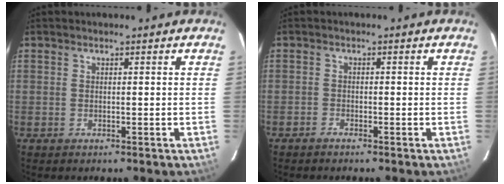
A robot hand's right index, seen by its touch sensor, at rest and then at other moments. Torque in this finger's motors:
{"motor_torque": [0.09, 0.06, -0.01, 0.00]}